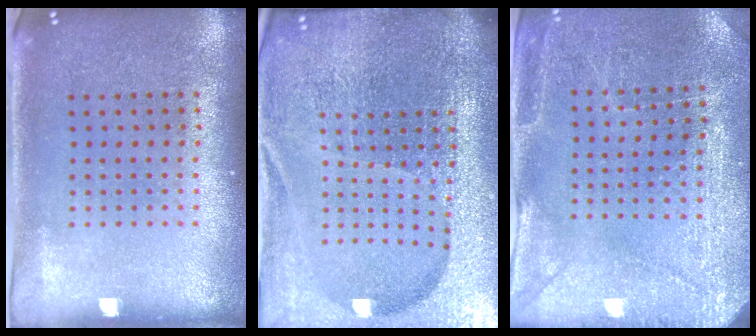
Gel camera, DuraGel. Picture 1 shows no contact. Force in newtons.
{"total": 7.0, "press": 6.0, "slide": 3.5}
{"total": 2.9, "press": 2.8, "slide": 0.5}